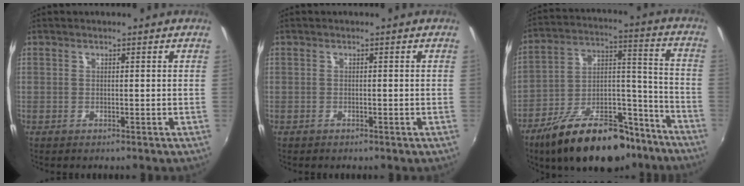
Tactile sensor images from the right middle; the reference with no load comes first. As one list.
[{"total": 0.8, "force": [-0.6, 0.4, 0.3], "torque": [-0.008, -0.001, -0.009]}, {"total": 23.0, "force": [-15.9, 9.9, 13.4], "torque": [-0.220, 0.021, -0.239]}]